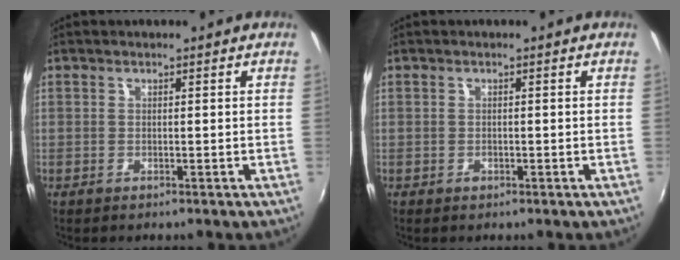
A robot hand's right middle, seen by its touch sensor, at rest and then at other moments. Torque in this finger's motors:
{"motor_torque": [0.20, -0.17, 0.03, 0.01]}